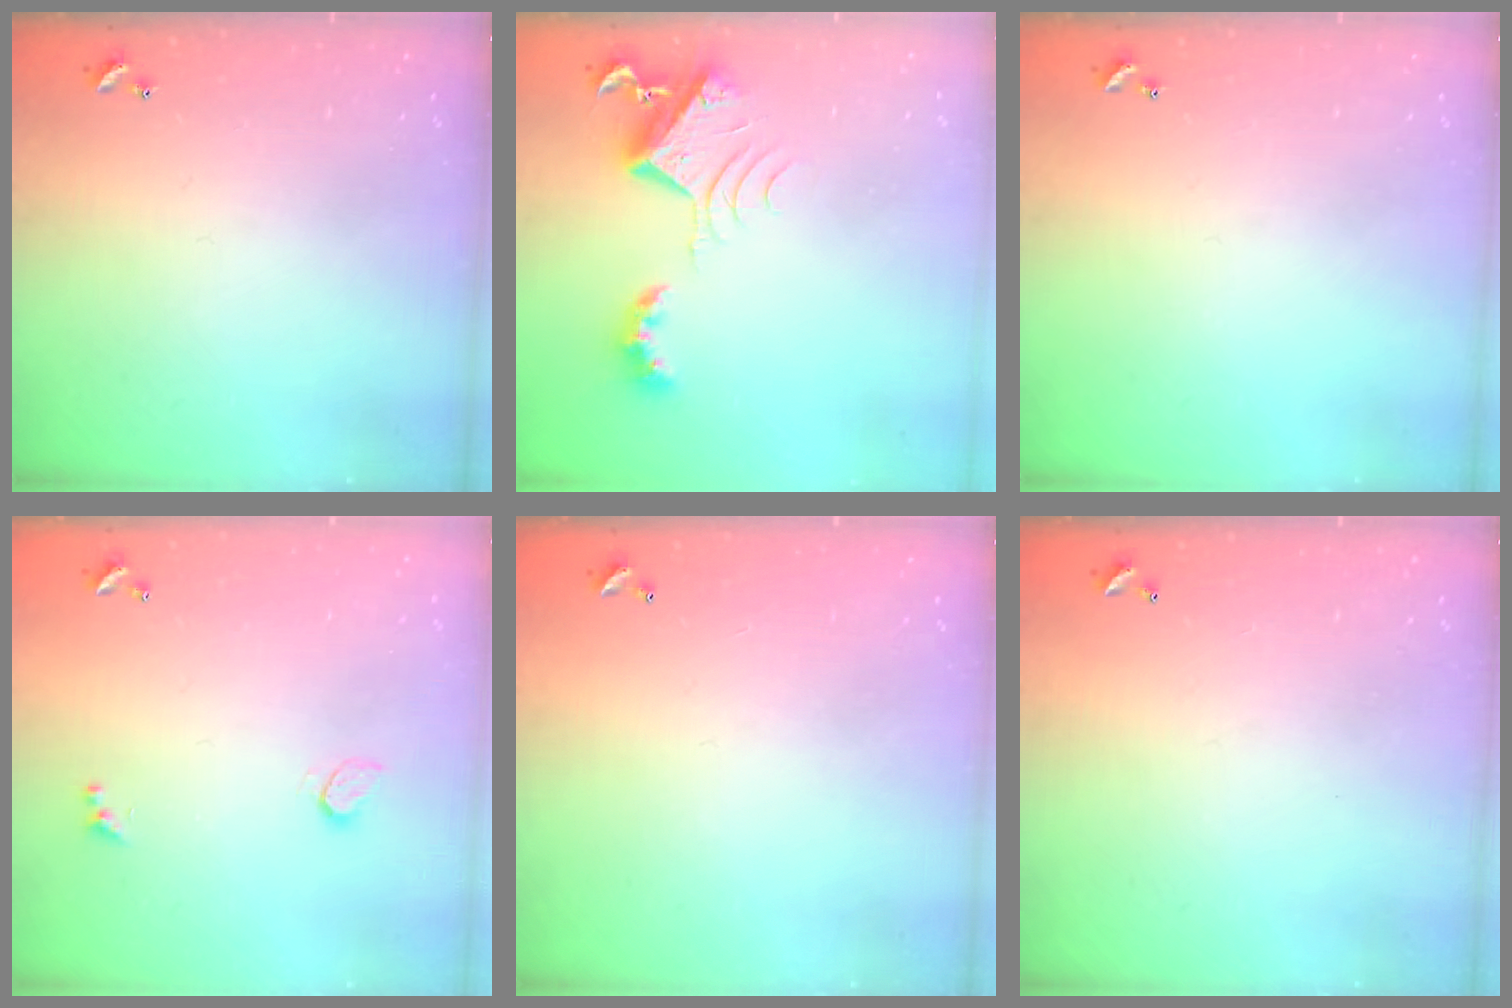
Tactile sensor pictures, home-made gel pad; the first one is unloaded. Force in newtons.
{"total": 7.6, "press": 7.5, "slide": 1.0}
{"total": 0.0}
{"total": 0.9, "press": 0.8, "slide": 0.4}
{"total": 3.0, "press": 3.0, "slide": 0.1}
{"total": 2.9, "press": 2.9, "slide": 0.1}